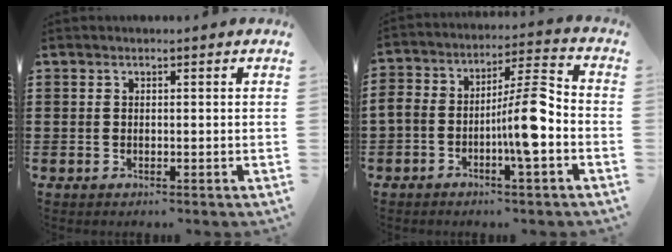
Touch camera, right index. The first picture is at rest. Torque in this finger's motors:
{"motor_torque": [2.14, 0.00, 1.05, 0.21]}